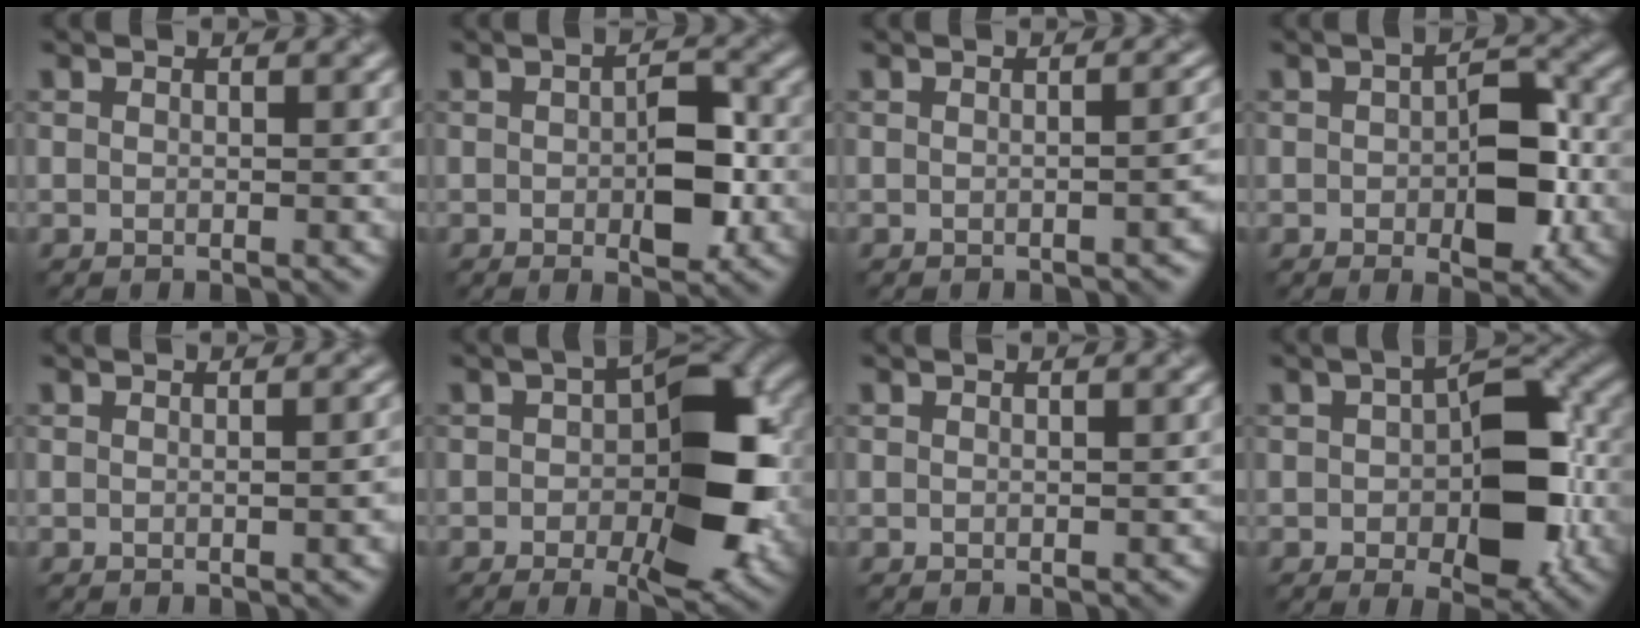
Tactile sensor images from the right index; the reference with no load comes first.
{"total": 4.8, "force": [-0.6, 2.3, 4.2], "torque": [-0.067, -0.004, -0.008]}
{"total": 2.9, "force": [-0.8, 1.3, 2.5], "torque": [-0.022, -0.002, -0.006]}
{"total": 6.1, "force": [-0.8, 3.1, 5.1], "torque": [-0.072, -0.004, -0.012]}
{"total": 2.2, "force": [-0.2, 0.8, 2.1], "torque": [-0.015, 0.004, 0.004]}
{"total": 10.0, "force": [-1.5, 4.9, 8.6], "torque": [-0.112, 0.005, -0.026]}
{"total": 0.0}
{"total": 9.0, "force": [-1.0, 4.8, 7.6], "torque": [-0.107, 0.002, -0.014]}